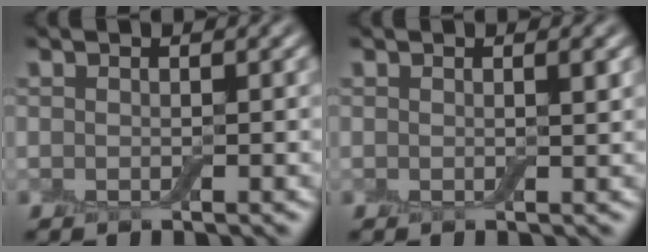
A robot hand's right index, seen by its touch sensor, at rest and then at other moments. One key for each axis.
{"total": 0.7, "fx": 0.3, "fy": 0.1, "fz": 0.6, "tx": -0.007, "ty": -0.001, "tz": 0.004}